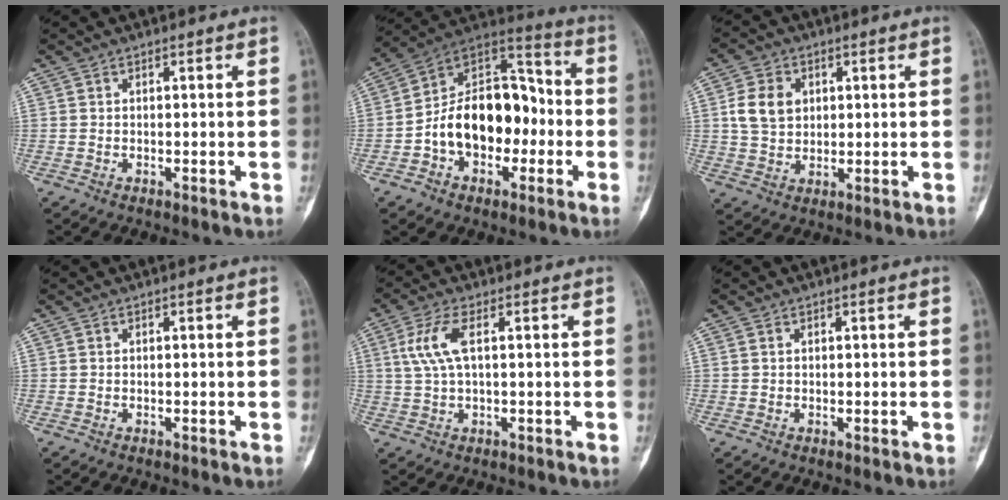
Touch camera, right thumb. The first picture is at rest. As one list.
[{"total": 18.0, "force": [-3.3, 12.0, 13.0], "torque": [-0.174, 0.056, -0.058]}, {"total": 7.6, "force": [1.8, 5.9, 4.5], "torque": [-0.071, -0.002, 0.034]}, {"total": 0.0}, {"total": 6.3, "force": [1.5, 2.3, 5.7], "torque": [-0.148, 0.012, 0.034]}, {"total": 0.7, "force": [0.3, 0.5, 0.4], "torque": [-0.010, -0.001, 0.005]}]